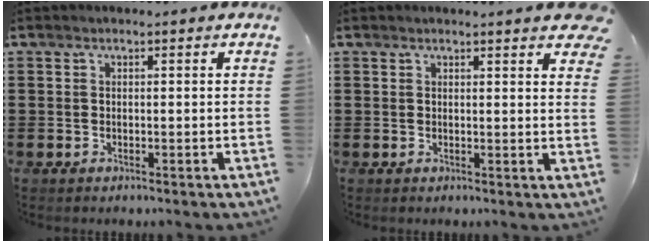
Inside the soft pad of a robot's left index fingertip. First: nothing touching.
{"total": 2.8, "force": [2.3, 0.3, 1.5], "torque": [-0.021, -0.006, 0.040]}